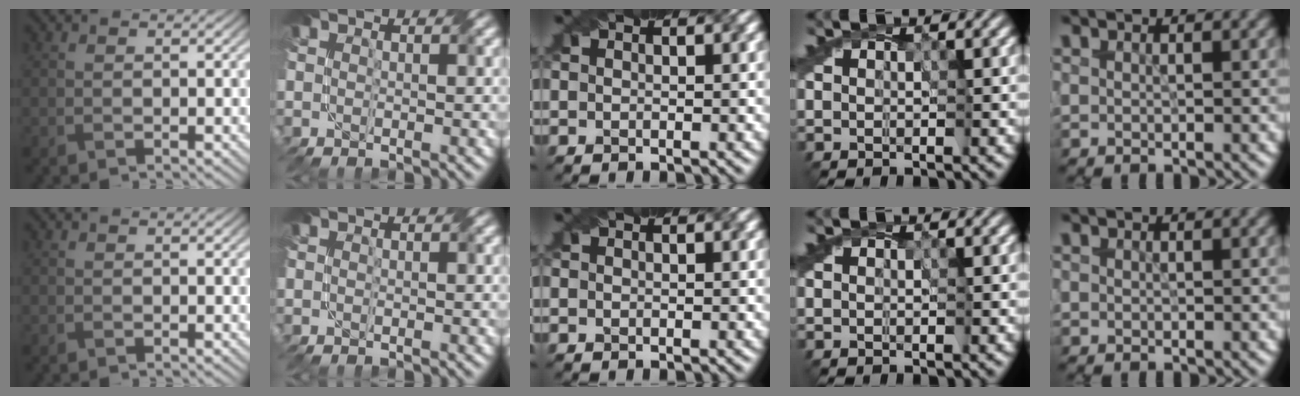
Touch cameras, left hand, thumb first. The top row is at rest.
{}